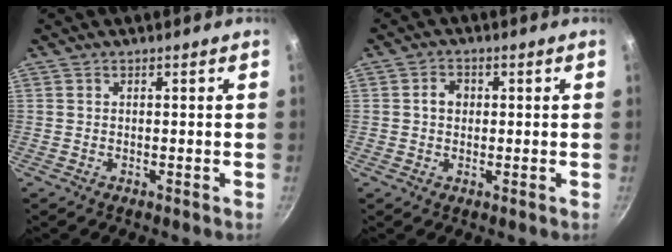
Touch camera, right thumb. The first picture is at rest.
{"total": 3.3, "force": [0.3, 2.7, 1.8], "torque": [-0.014, 0.007, 0.003]}